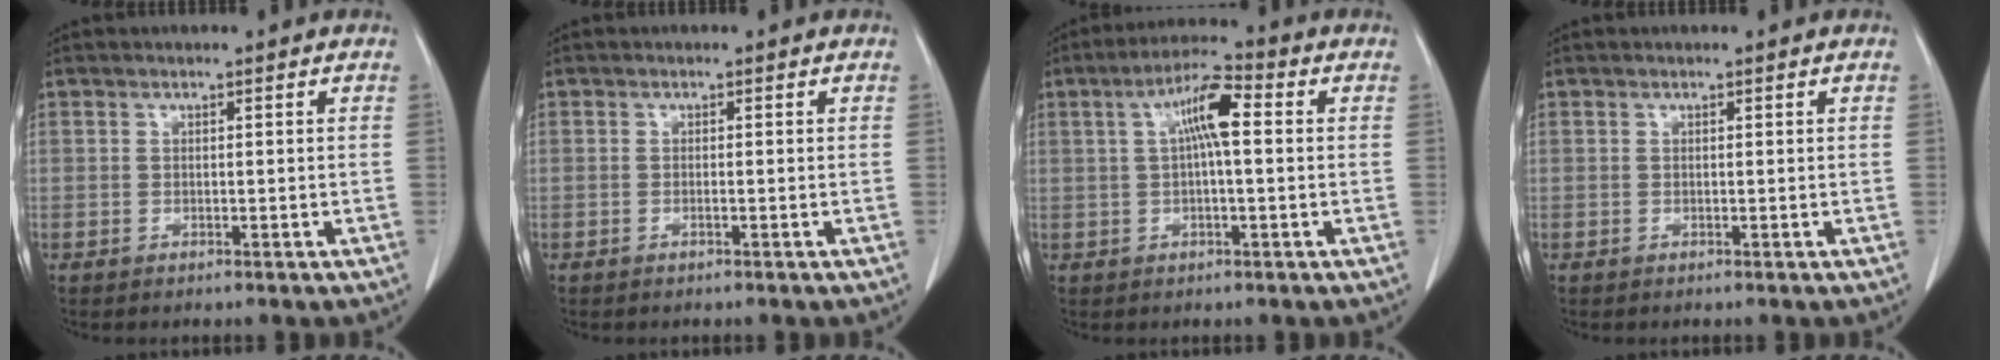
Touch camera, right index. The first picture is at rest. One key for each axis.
{"total": 0.0}
{"total": 7.3, "fx": 1.3, "fy": 1.3, "fz": 7.0, "tx": -0.132, "ty": 0.022, "tz": 0.018}
{"total": 0.0}